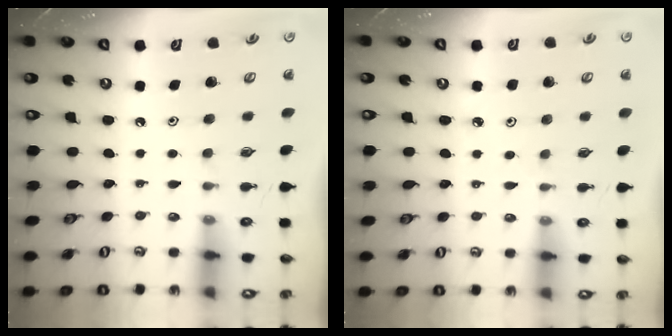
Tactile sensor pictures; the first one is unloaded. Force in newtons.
{"total": 2.3, "press": 2.3, "slide": 0.2}